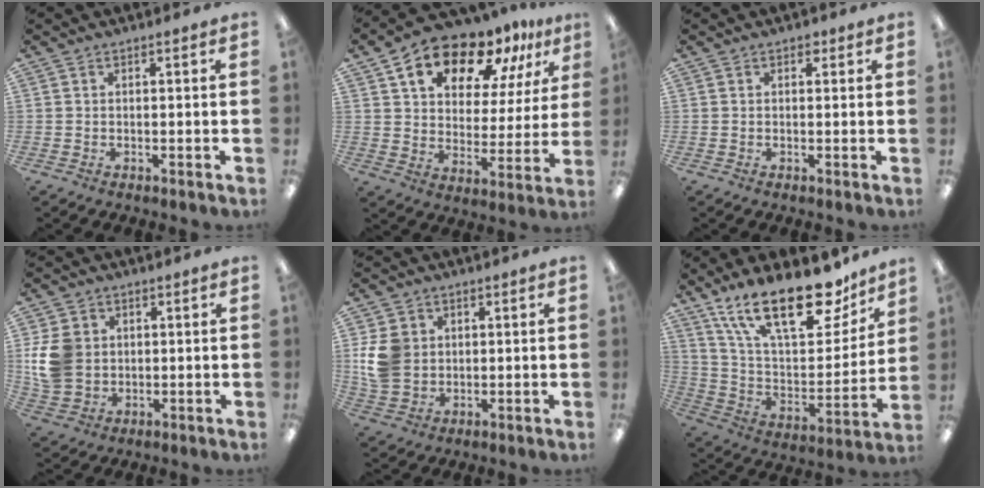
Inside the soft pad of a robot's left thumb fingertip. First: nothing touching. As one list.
[{"total": 16.3, "force": [11.7, 8.1, 8.0], "torque": [-0.127, -0.073, 0.203]}, {"total": 1.2, "force": [0.6, 0.8, 0.5], "torque": [-0.003, -0.001, 0.010]}, {"total": 10.3, "force": [1.4, 8.9, 5.1], "torque": [-0.120, 0.013, 0.029]}, {"total": 9.4, "force": [1.6, 8.1, 4.4], "torque": [-0.096, 0.013, 0.036]}, {"total": 25.2, "force": [17.1, 10.2, 15.4], "torque": [-0.253, -0.102, 0.298]}]